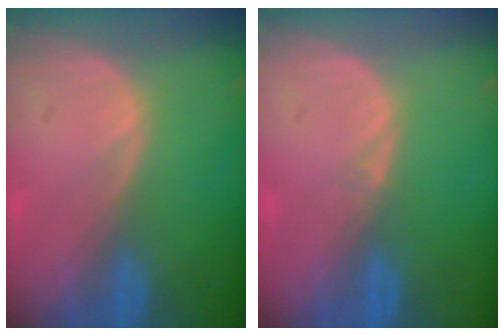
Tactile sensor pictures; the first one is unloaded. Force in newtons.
{"total": 0.6, "press": 0.4, "slide": 0.5}